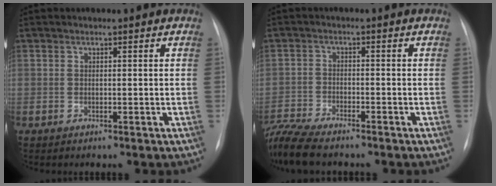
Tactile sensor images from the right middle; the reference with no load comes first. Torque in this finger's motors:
{"motor_torque": [0.84, -0.75, 0.08, 0.07]}